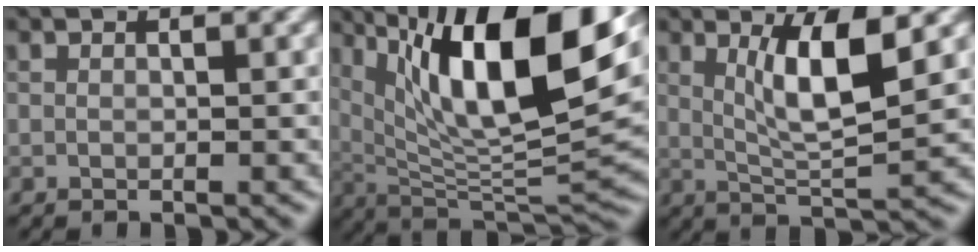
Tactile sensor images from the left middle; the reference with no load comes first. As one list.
[{"total": 14.4, "force": [6.0, 4.1, 12.4], "torque": [-0.202, 0.002, 0.106]}, {"total": 5.7, "force": [1.8, 1.0, 5.3], "torque": [-0.097, -0.005, 0.038]}]